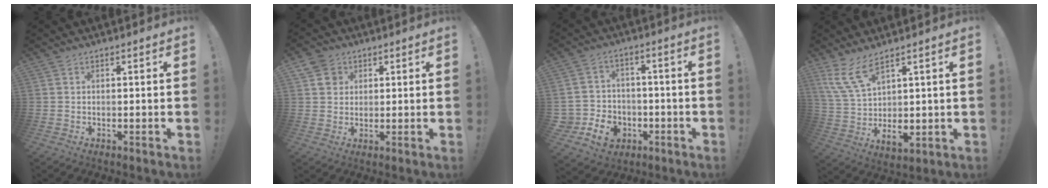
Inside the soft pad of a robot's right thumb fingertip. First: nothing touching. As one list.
[{"total": 6.4, "force": [3.2, 5.2, 2.0], "torque": [-0.039, -0.006, 0.064]}, {"total": 10.2, "force": [-4.1, 8.4, 4.1], "torque": [-0.083, 0.027, -0.066]}, {"total": 10.8, "force": [5.5, 4.1, 8.4], "torque": [-0.166, -0.033, 0.106]}]